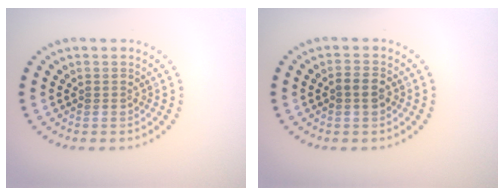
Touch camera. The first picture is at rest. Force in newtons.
{"total": 1.7, "press": 1.7, "slide": 0.3}